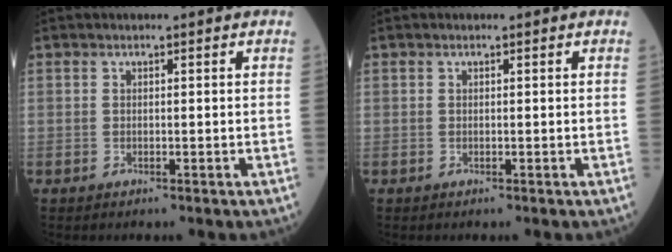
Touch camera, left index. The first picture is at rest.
{"total": 0.0}